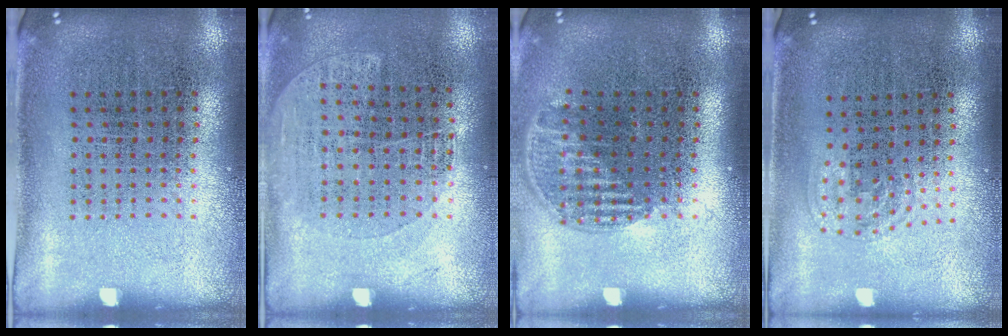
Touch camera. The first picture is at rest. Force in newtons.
{"total": 1.1, "press": 0.9, "slide": 0.6}
{"total": 1.1, "press": 1.0, "slide": 0.5}
{"total": 1.0, "press": 0.7, "slide": 0.7}